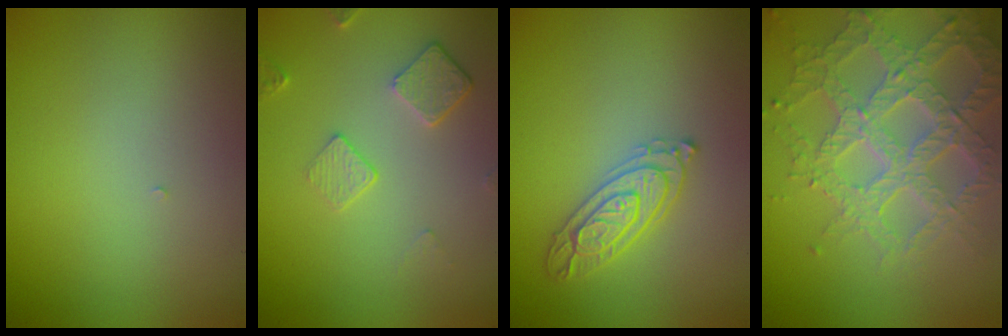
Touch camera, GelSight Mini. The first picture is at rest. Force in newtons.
{"total": 2.3, "press": 1.6, "slide": 1.6}
{"total": 3.0, "press": 2.9, "slide": 0.7}
{"total": 6.9, "press": 5.2, "slide": 4.5}